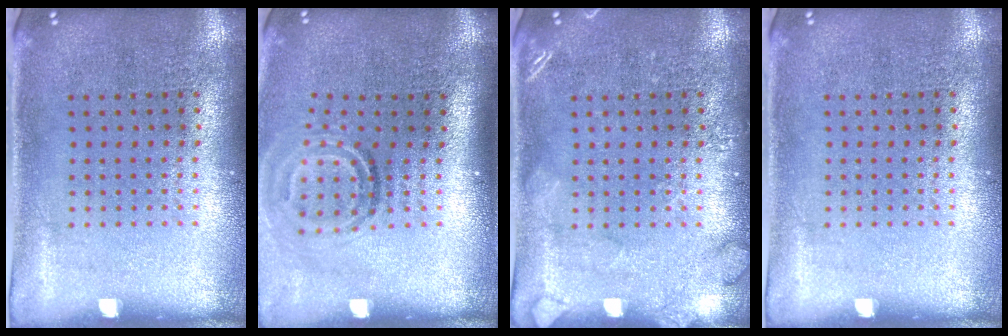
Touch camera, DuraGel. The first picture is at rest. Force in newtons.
{"total": 1.9, "press": 1.3, "slide": 1.4}
{"total": 1.8, "press": 1.8, "slide": 0.3}
{"total": 0.0}